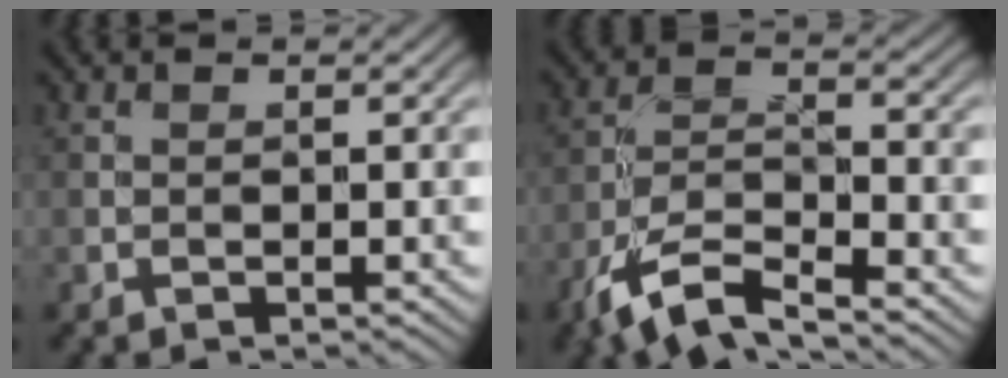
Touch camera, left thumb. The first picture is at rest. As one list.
[{"total": 8.6, "force": [-6.0, 2.6, 5.5], "torque": [-0.111, -0.010, -0.127]}]